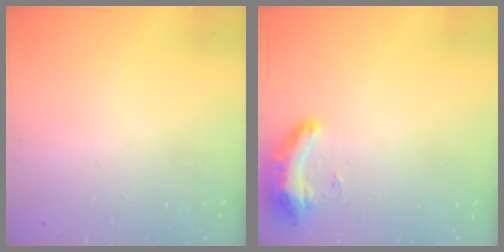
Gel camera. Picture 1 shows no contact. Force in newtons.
{"total": 8.8, "press": 8.8, "slide": 0.7}